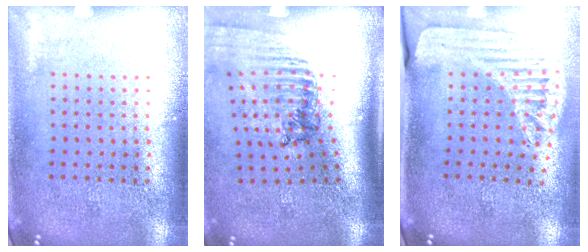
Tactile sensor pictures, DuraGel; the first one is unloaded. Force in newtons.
{"total": 1.7, "press": 1.4, "slide": 1.0}
{"total": 1.6, "press": 1.5, "slide": 0.4}